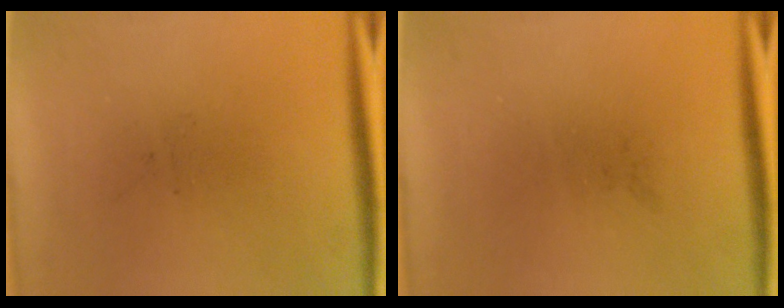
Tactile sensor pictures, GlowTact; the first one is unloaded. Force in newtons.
{"total": 0.0}